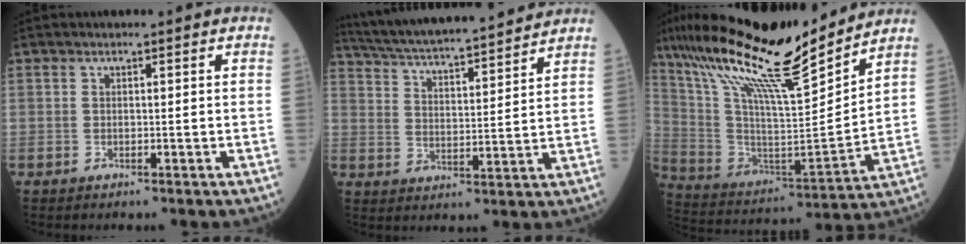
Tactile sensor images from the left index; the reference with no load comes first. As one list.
[{"total": 19.4, "force": [17.7, 1.3, 7.9], "torque": [-0.139, 0.019, 0.271]}, {"total": 24.1, "force": [19.2, 2.1, 14.5], "torque": [-0.267, 0.002, 0.334]}]